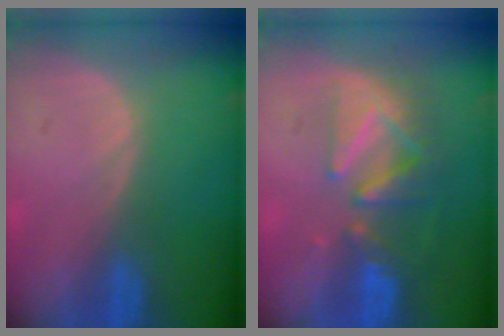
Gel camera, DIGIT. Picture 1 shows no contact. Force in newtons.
{"total": 8.5, "press": 8.0, "slide": 3.1}